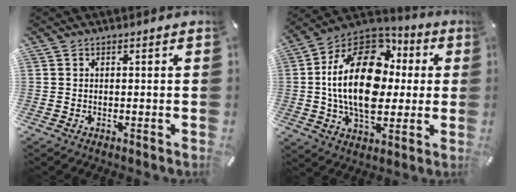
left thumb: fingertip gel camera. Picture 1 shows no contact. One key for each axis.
{"total": 24.4, "fx": 1.2, "fy": 15.9, "fz": 18.4, "tx": -0.362, "ty": 0.012, "tz": 0.020}